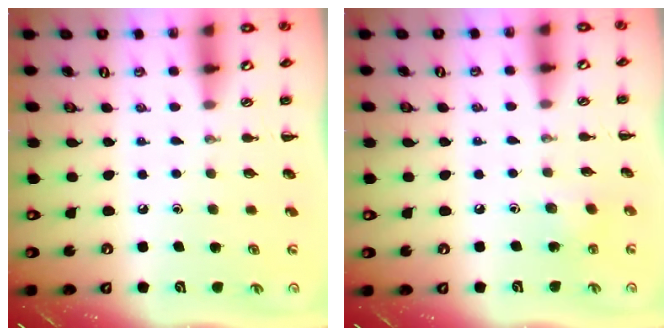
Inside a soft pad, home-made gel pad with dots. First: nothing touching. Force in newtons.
{"total": 4.1, "press": 3.9, "slide": 1.3}